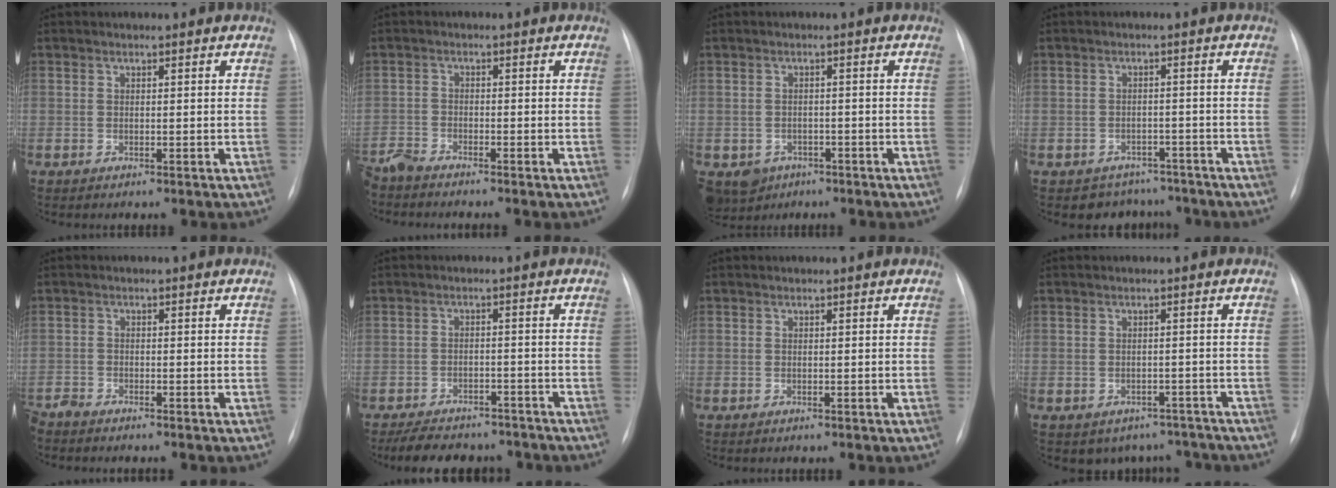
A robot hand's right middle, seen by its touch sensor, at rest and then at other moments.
{"total": 3.8, "force": [-3.7, -0.2, 0.8], "torque": [-0.012, -0.015, -0.073]}
{"total": 5.1, "force": [-2.8, 4.1, 1.0], "torque": [-0.015, 0.007, -0.036]}
{"total": 5.4, "force": [-4.4, 3.1, -0.6], "torque": [0.020, 0.025, -0.058]}
{"total": 3.0, "force": [-3.0, 0.2, 0.7], "torque": [-0.007, -0.010, -0.051]}
{"total": 11.6, "force": [-10.2, 4.3, 3.7], "torque": [-0.062, 0.007, -0.136]}
{"total": 0.0}
{"total": 6.0, "force": [-4.9, 3.5, 0.2], "torque": [0.018, 0.022, -0.057]}